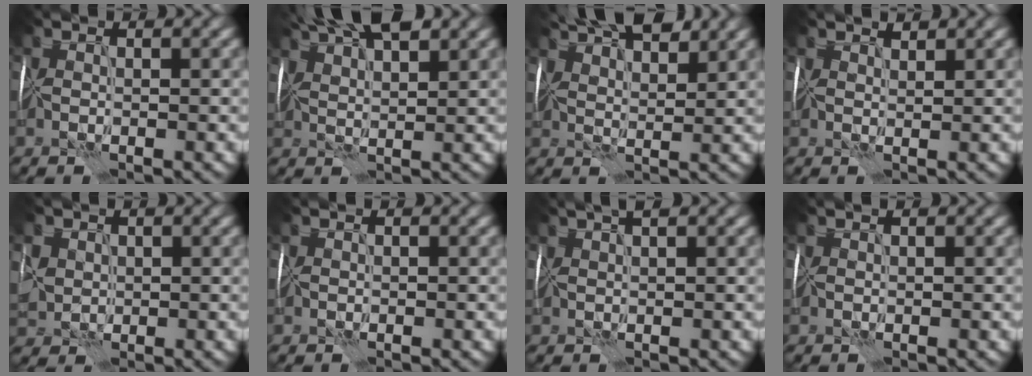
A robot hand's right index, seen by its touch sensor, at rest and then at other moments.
{"total": 8.4, "force": [6.1, 2.6, 5.2], "torque": [-0.082, 0.028, 0.083]}
{"total": 8.4, "force": [6.7, 2.5, 4.5], "torque": [-0.066, 0.027, 0.084]}
{"total": 1.9, "force": [1.6, 0.7, 0.8], "torque": [-0.006, 0.010, 0.021]}
{"total": 2.2, "force": [0.7, 2.0, -0.3], "torque": [-0.022, 0.000, 0.016]}
{"total": 0.0}
{"total": 3.5, "force": [2.4, 1.0, 2.4], "torque": [-0.030, 0.026, 0.028]}
{"total": 1.2, "force": [0.7, 0.5, 0.8], "torque": [-0.004, 0.007, 0.004]}